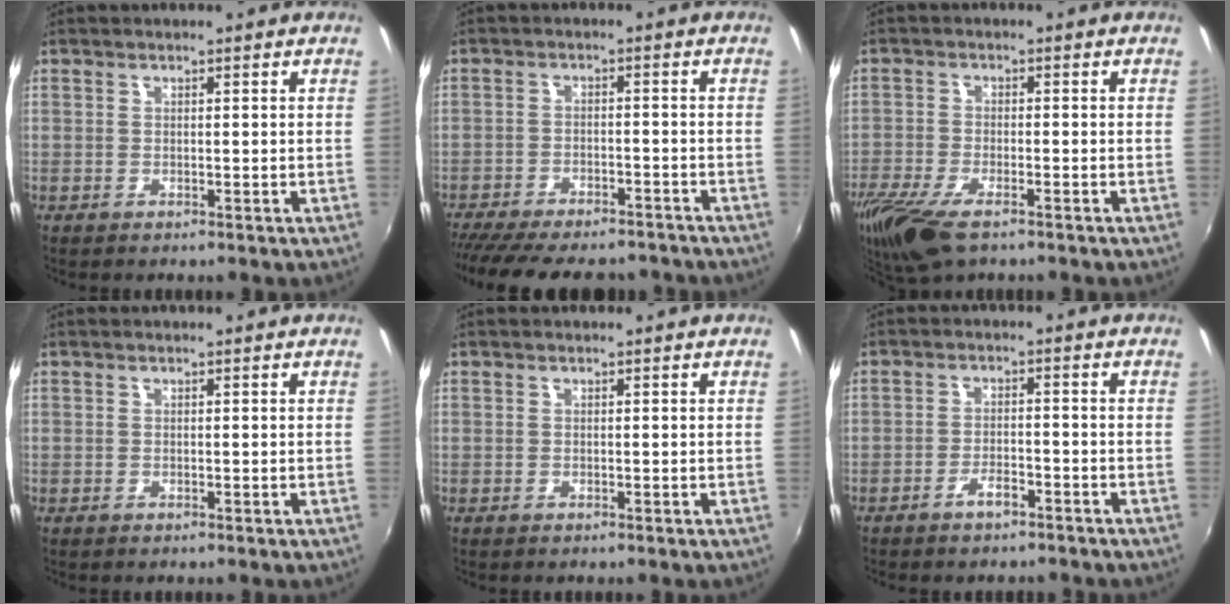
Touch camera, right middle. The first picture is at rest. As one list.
[{"total": 18.5, "force": [-15.6, 5.5, 8.2], "torque": [-0.174, -0.027, -0.220]}, {"total": 12.3, "force": [-8.3, 4.5, 8.0], "torque": [-0.192, -0.050, -0.155]}, {"total": 0.0}, {"total": 0.0}, {"total": 3.3, "force": [-2.7, 1.2, 1.6], "torque": [-0.042, 0.003, -0.042]}]